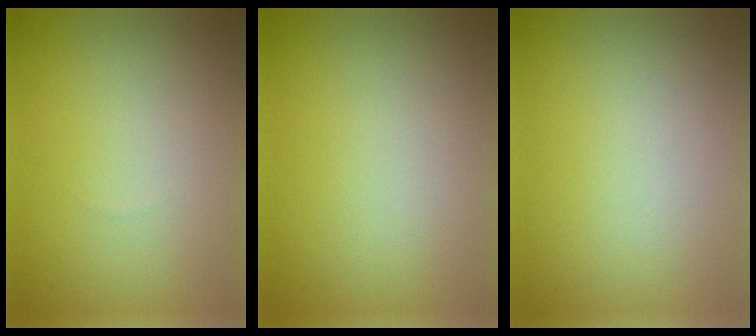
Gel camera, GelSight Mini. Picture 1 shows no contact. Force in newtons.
{"total": 0.0}
{"total": 0.0}